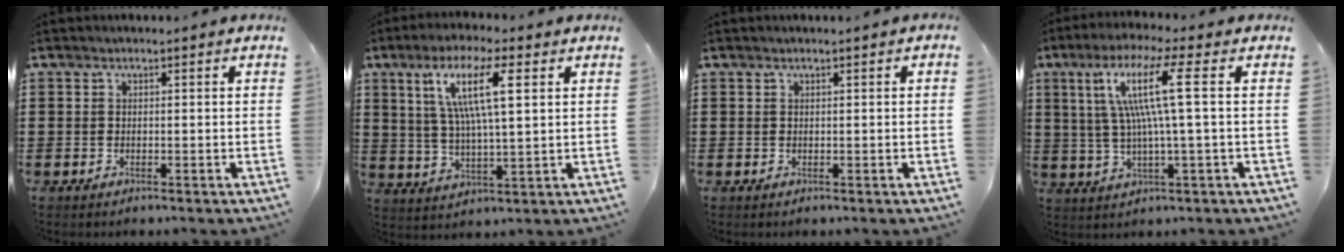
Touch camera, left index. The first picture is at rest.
{"total": 11.1, "force": [4.6, 2.5, 9.8], "torque": [-0.200, 0.010, 0.077]}
{"total": 0.0}
{"total": 10.7, "force": [2.3, 0.3, 10.5], "torque": [-0.223, -0.004, 0.025]}